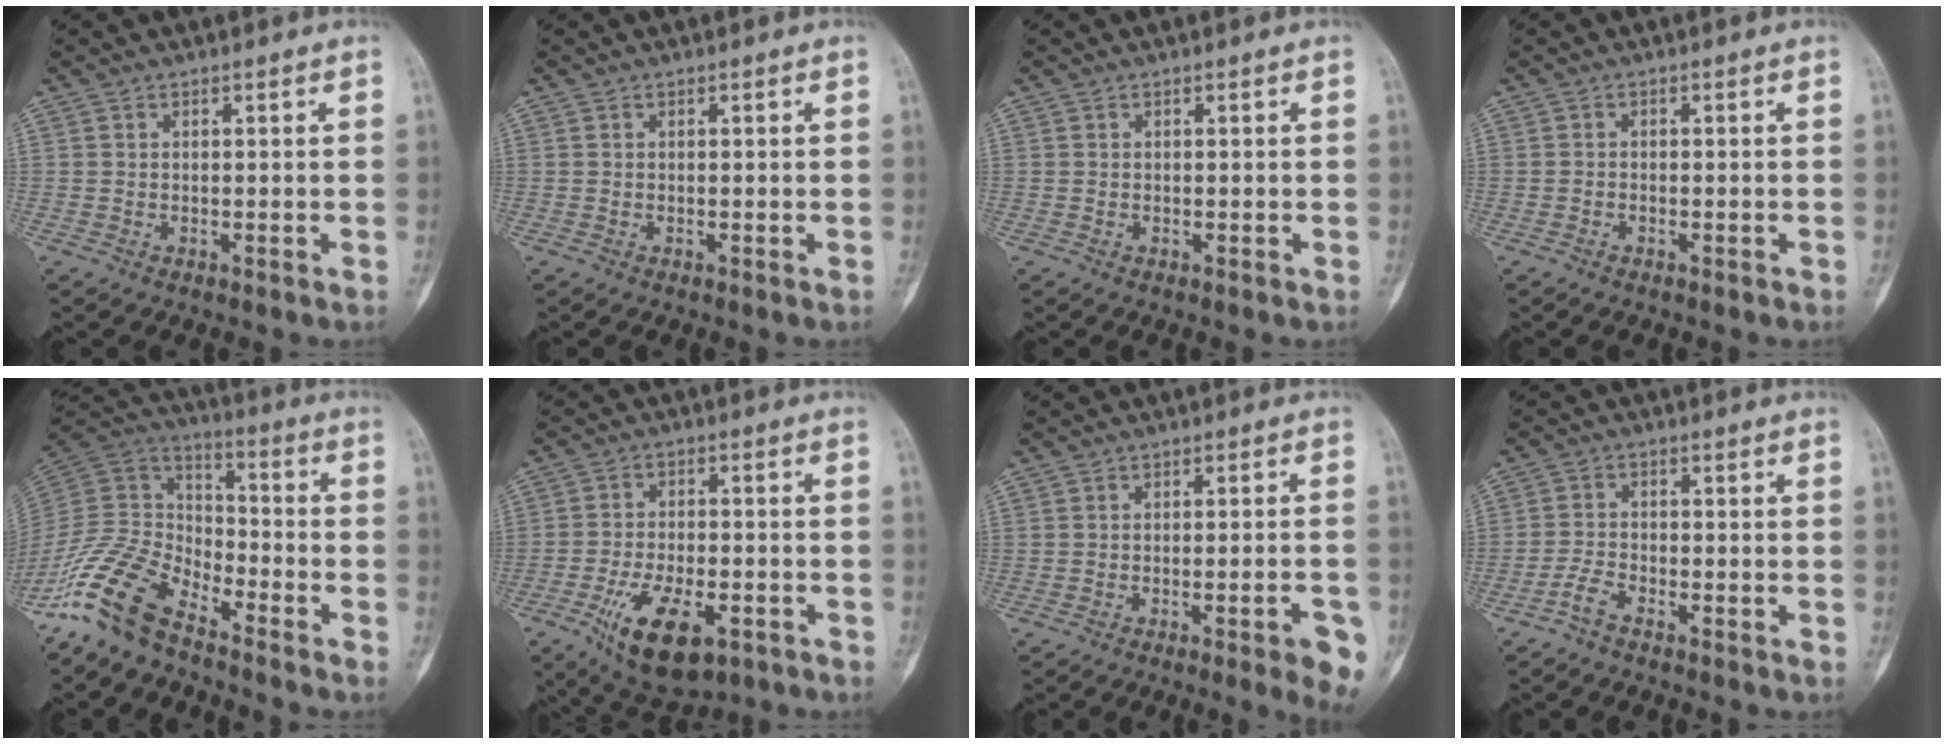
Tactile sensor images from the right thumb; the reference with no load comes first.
{"total": 0.0}
{"total": 0.0}
{"total": 0.6, "force": [-0.4, 0.4, 0.1], "torque": [-0.003, 0.001, -0.010]}
{"total": 14.5, "force": [-10.8, 6.5, 7.2], "torque": [-0.136, 0.078, -0.221]}
{"total": 13.8, "force": [-6.4, 6.5, 10.4], "torque": [-0.174, 0.015, -0.093]}
{"total": 7.3, "force": [-3.4, 1.3, 6.4], "torque": [-0.073, 0.005, -0.039]}
{"total": 2.1, "force": [-1.7, 0.8, 1.1], "torque": [-0.028, 0.011, -0.033]}